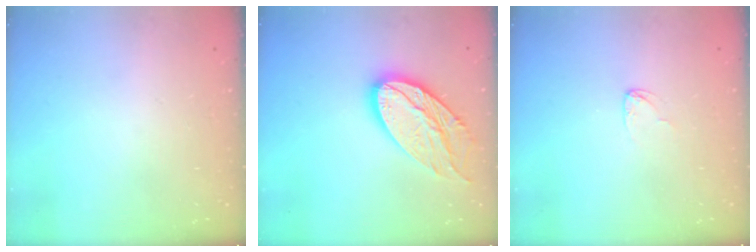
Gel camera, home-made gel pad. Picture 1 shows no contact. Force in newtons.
{"total": 18.4, "press": 18.4, "slide": 1.5}
{"total": 2.7, "press": 2.7, "slide": 0.1}